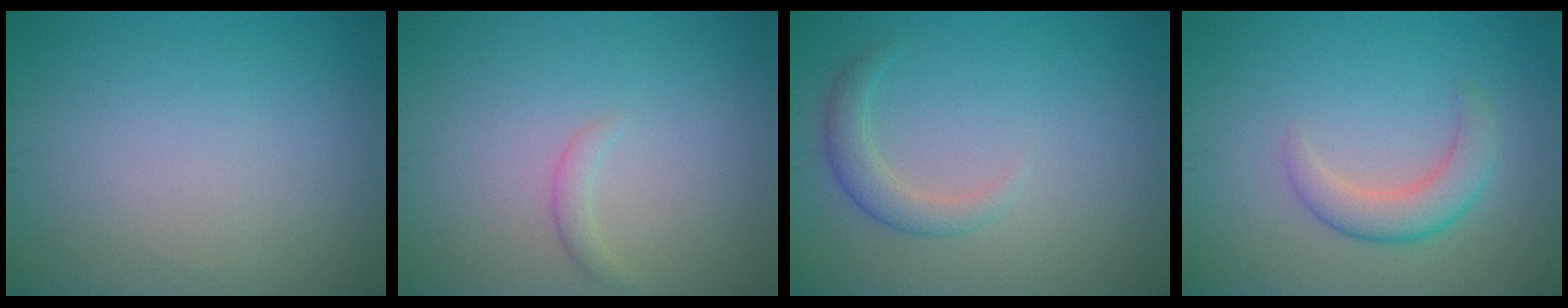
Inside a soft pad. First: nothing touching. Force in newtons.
{"total": 1.0, "press": 1.0, "slide": 0.1}
{"total": 2.2, "press": 2.2, "slide": 0.1}
{"total": 3.1, "press": 3.1, "slide": 0.3}